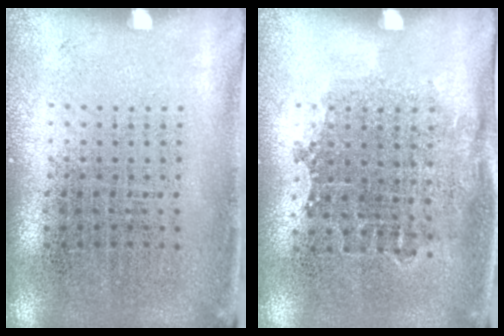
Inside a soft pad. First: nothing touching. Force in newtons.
{"total": 0.8, "press": 0.7, "slide": 0.5}